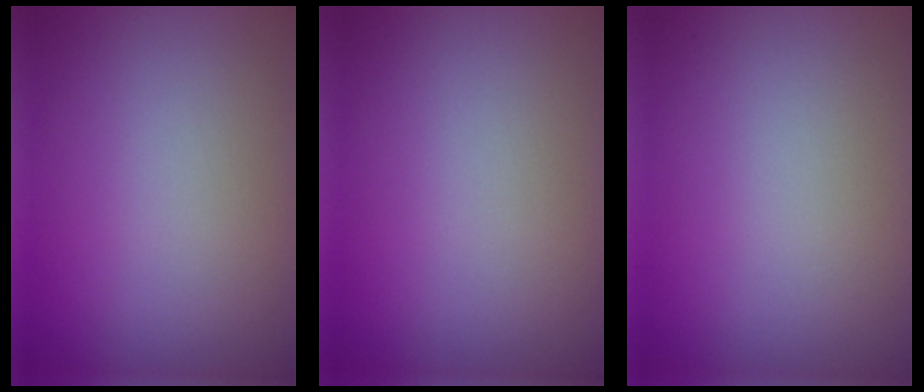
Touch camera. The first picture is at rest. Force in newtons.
{"total": 0.0}
{"total": 0.0}